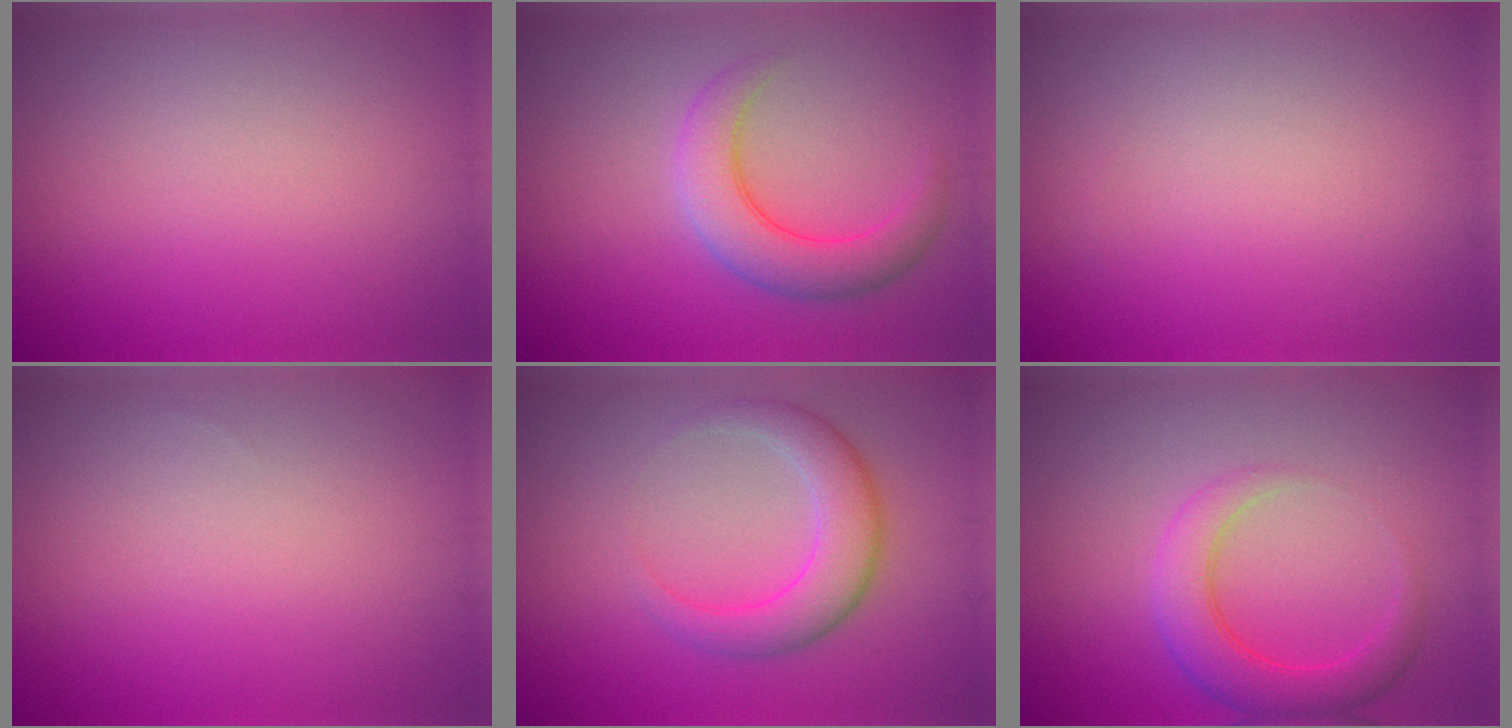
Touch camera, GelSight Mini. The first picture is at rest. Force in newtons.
{"total": 4.5, "press": 4.5, "slide": 0.3}
{"total": 0.0}
{"total": 0.0}
{"total": 4.2, "press": 4.2, "slide": 0.1}
{"total": 4.1, "press": 4.1, "slide": 0.2}